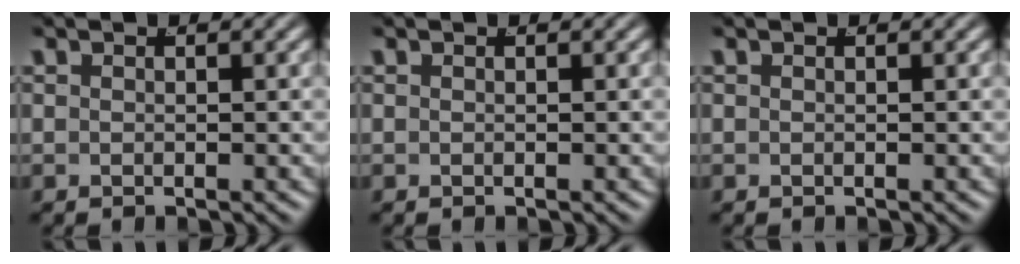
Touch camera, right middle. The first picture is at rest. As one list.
[{"total": 0.0}, {"total": 0.0}]